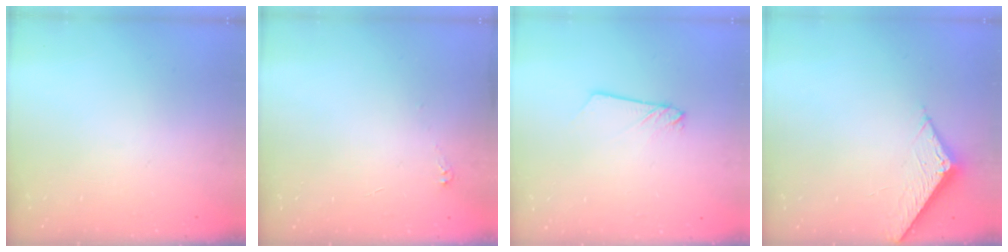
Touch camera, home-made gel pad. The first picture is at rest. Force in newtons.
{"total": 2.5, "press": 2.5, "slide": 0.3}
{"total": 2.2, "press": 2.2, "slide": 0.1}
{"total": 7.4, "press": 7.4, "slide": 0.2}